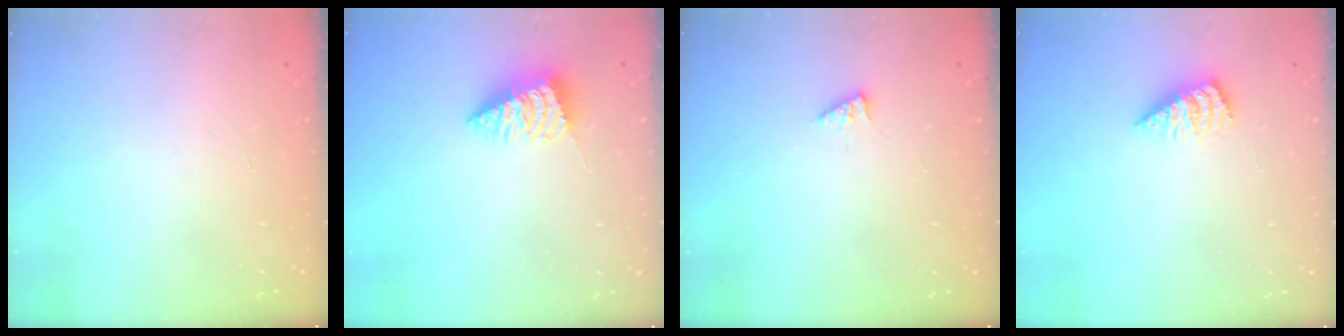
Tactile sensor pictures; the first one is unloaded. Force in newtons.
{"total": 2.6, "press": 2.6, "slide": 0.1}
{"total": 1.6, "press": 1.5, "slide": 0.3}
{"total": 2.9, "press": 2.9, "slide": 0.3}